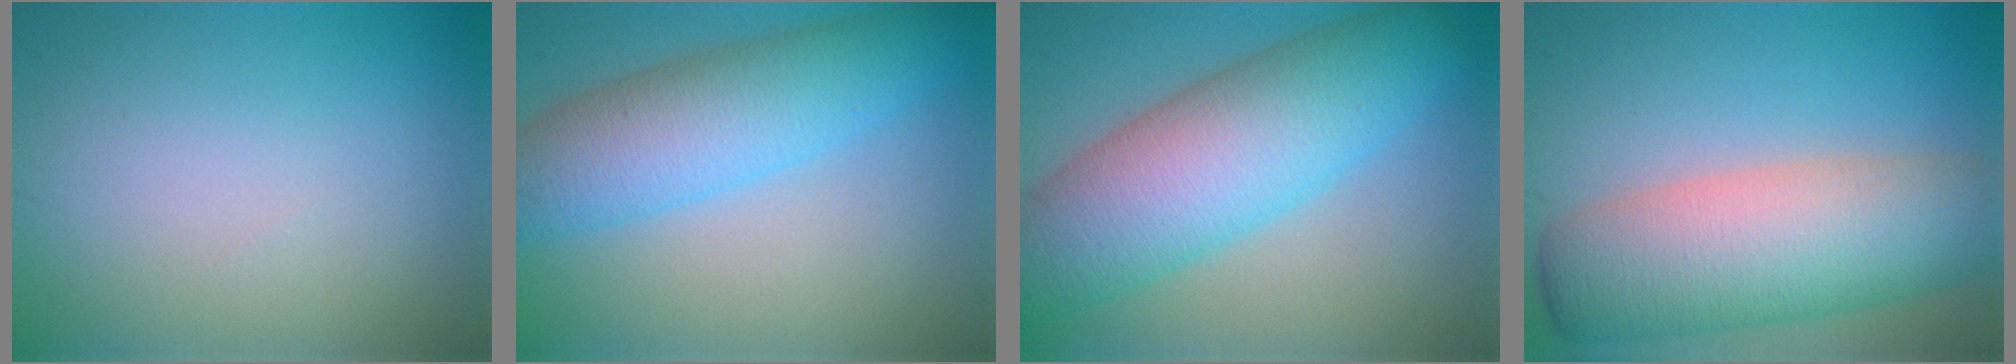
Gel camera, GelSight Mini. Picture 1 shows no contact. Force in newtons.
{"total": 7.1, "press": 7.1, "slide": 0.3}
{"total": 10.4, "press": 10.4, "slide": 0.2}
{"total": 10.3, "press": 10.3, "slide": 0.4}